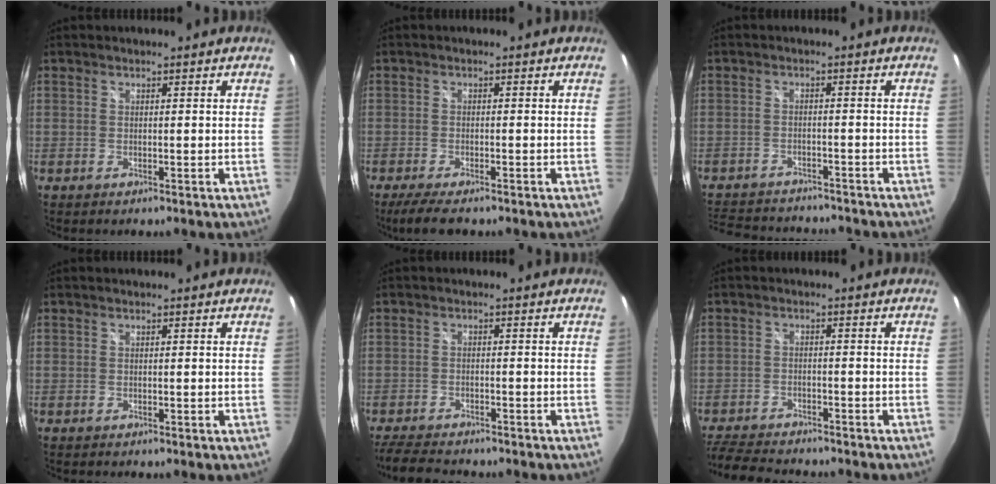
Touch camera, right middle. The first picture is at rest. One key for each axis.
{"total": 5.6, "fx": -4.4, "fy": 1.0, "fz": 3.4, "tx": -0.077, "ty": -0.025, "tz": -0.077}
{"total": 13.4, "fx": -11.8, "fy": 4.4, "fz": 4.5, "tx": -0.115, "ty": -0.001, "tz": -0.176}
{"total": 0.0}
{"total": 7.1, "fx": -6.5, "fy": 1.8, "fz": 2.3, "tx": -0.072, "ty": -0.012, "tz": -0.109}
{"total": 9.9, "fx": -9.0, "fy": 2.7, "fz": 3.2, "tx": -0.098, "ty": -0.002, "tz": -0.153}